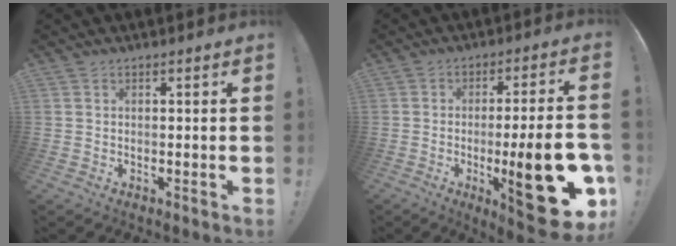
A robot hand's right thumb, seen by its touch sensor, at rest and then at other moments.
{"total": 21.9, "force": [-6.6, 5.2, 20.3], "torque": [-0.281, 0.018, -0.091]}